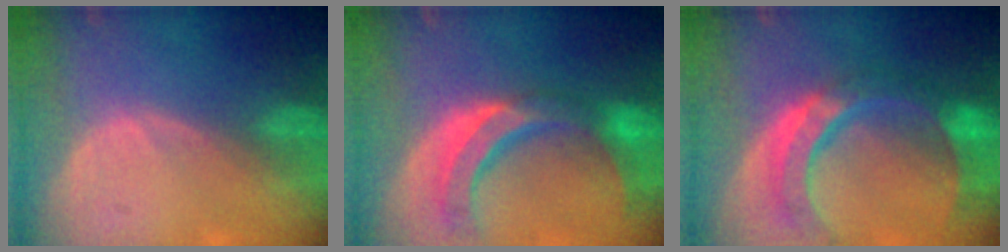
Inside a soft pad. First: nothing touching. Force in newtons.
{"total": 10.8, "press": 9.3, "slide": 5.5}
{"total": 11.2, "press": 9.4, "slide": 6.0}